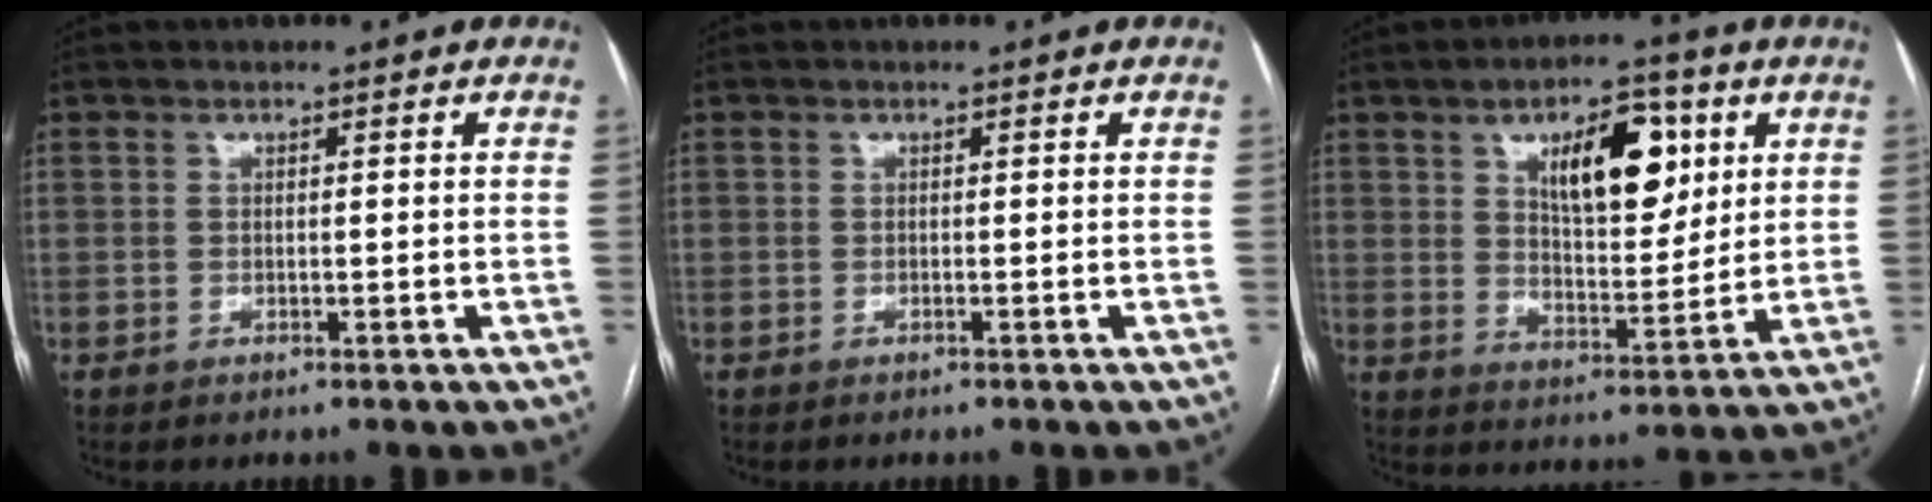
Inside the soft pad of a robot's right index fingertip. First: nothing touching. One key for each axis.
{"total": 0.0}
{"total": 12.5, "fx": 4.9, "fy": 5.2, "fz": 10.3, "tx": -0.158, "ty": 0.011, "tz": 0.083}